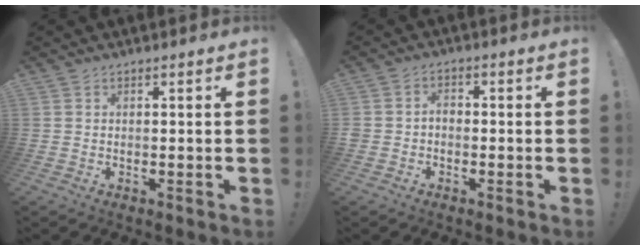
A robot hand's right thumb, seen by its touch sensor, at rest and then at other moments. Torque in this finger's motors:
{"motor_torque": [0.25, 0.05, 0.44, -0.20, 0.00]}